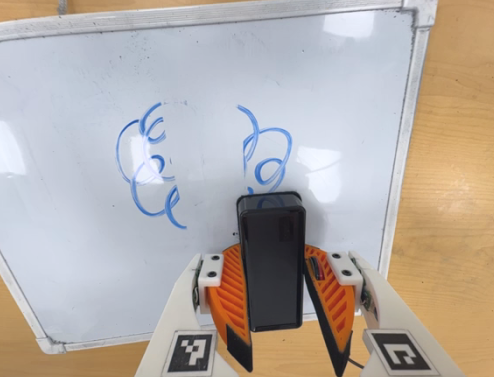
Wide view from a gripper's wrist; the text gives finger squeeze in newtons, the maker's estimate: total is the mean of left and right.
{"total": 7.0, "left": 8.0, "right": 6.1}